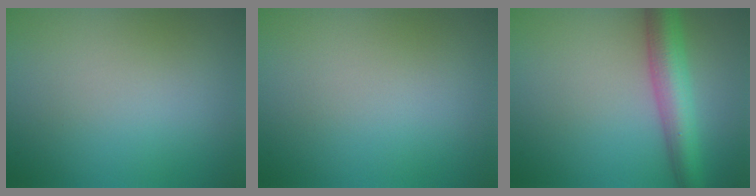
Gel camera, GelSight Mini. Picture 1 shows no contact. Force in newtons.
{"total": 0.0}
{"total": 5.3, "press": 5.3, "slide": 0.1}